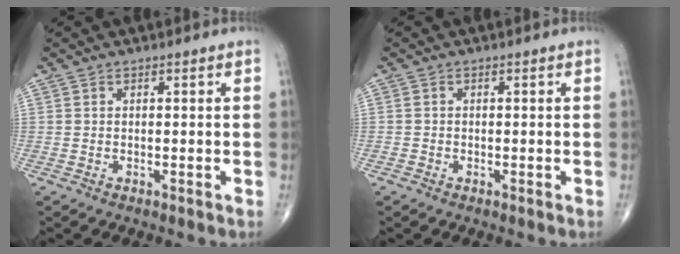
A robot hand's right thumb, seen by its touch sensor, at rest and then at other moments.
{"total": 0.7, "force": [-0.3, 0.6, 0.0], "torque": [0.002, 0.004, -0.010]}